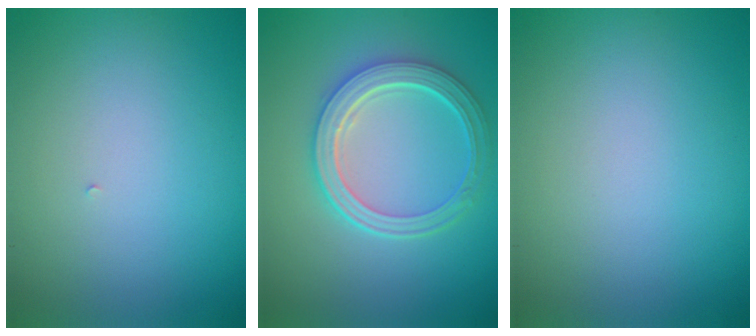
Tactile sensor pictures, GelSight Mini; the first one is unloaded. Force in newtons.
{"total": 5.3, "press": 4.1, "slide": 3.3}
{"total": 0.0}